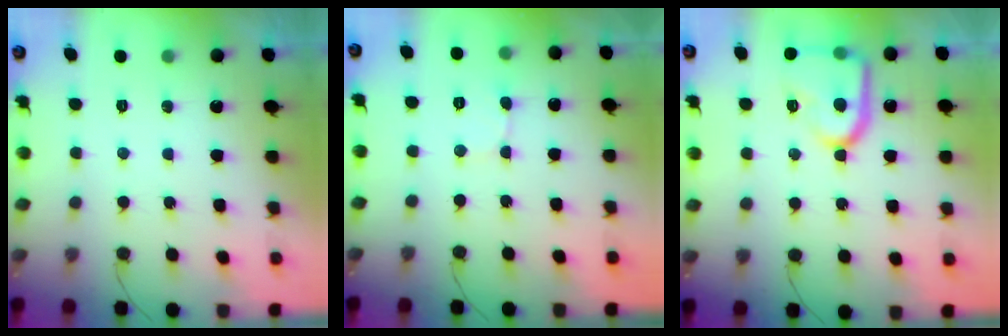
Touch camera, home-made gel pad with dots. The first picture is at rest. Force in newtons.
{"total": 0.9, "press": 0.9, "slide": 0.1}
{"total": 16.6, "press": 16.5, "slide": 1.4}